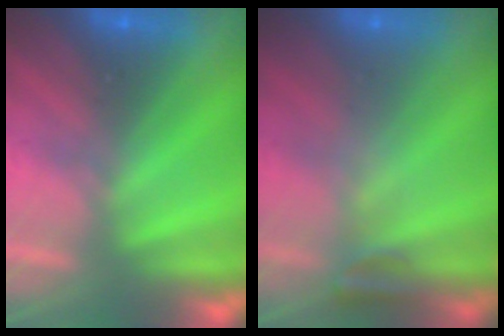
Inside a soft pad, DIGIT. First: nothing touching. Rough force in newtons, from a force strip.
{"total": 2.4}